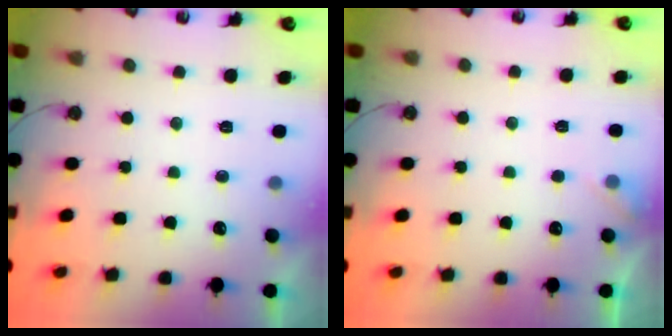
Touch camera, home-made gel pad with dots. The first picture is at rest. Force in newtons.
{"total": 4.2, "press": 4.2, "slide": 0.5}